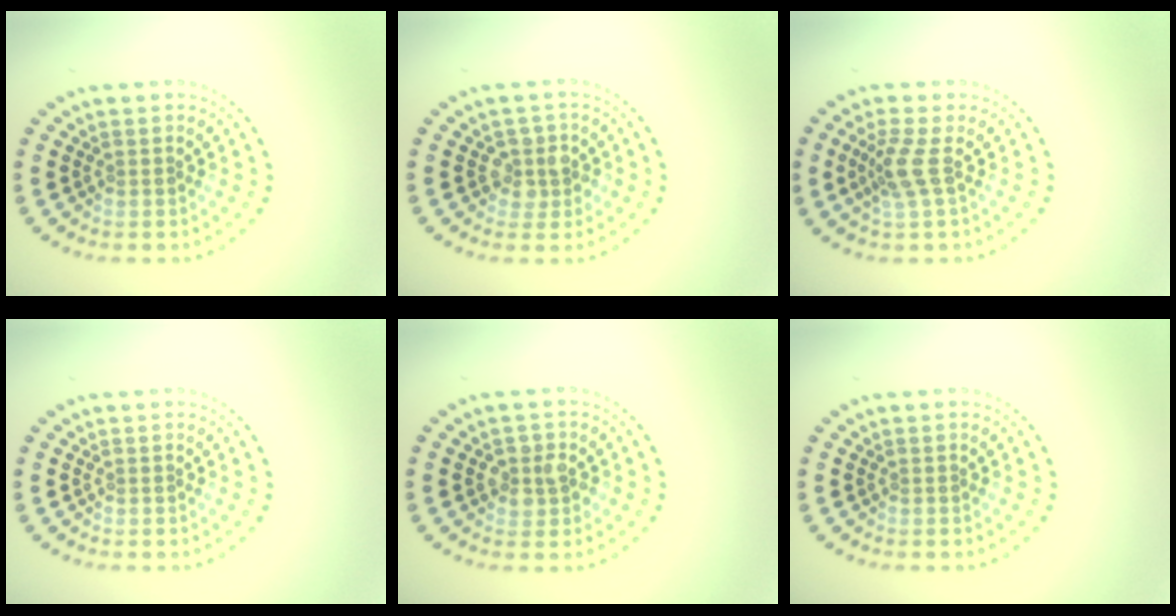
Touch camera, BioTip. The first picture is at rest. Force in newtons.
{"total": 2.3, "press": 2.0, "slide": 1.1}
{"total": 2.2, "press": 1.8, "slide": 1.4}
{"total": 0.0}
{"total": 2.2, "press": 2.1, "slide": 0.6}
{"total": 0.0}